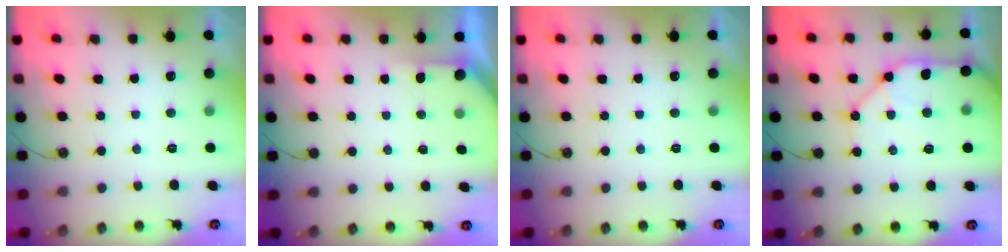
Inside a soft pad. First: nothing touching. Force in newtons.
{"total": 2.2, "press": 2.2, "slide": 0.2}
{"total": 0.0}
{"total": 13.8, "press": 13.7, "slide": 1.8}